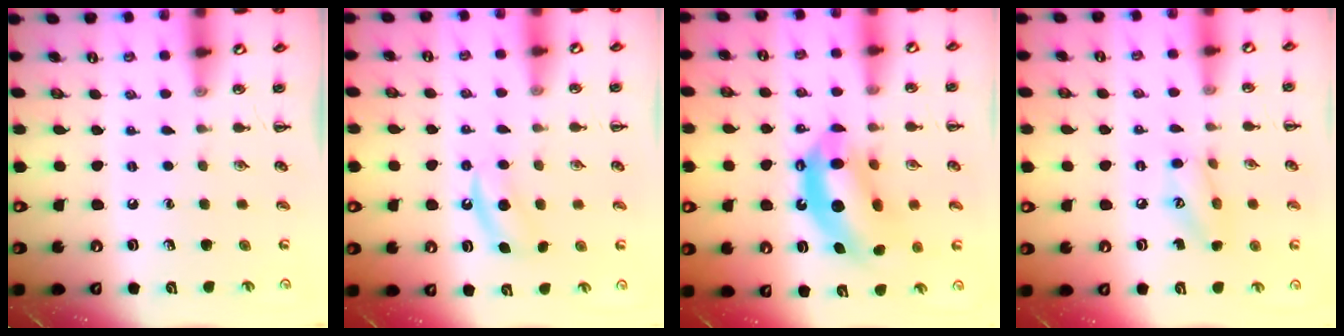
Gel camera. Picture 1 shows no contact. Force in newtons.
{"total": 5.7, "press": 5.5, "slide": 1.5}
{"total": 12.4, "press": 12.0, "slide": 3.2}
{"total": 9.5, "press": 9.4, "slide": 1.5}